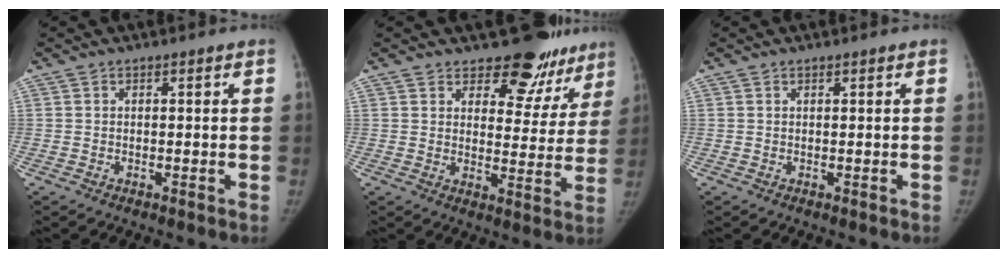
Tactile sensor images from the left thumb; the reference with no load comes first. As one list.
[{"total": 13.5, "force": [11.3, 6.4, 3.6], "torque": [0.012, -0.082, 0.130]}, {"total": 0.0}]